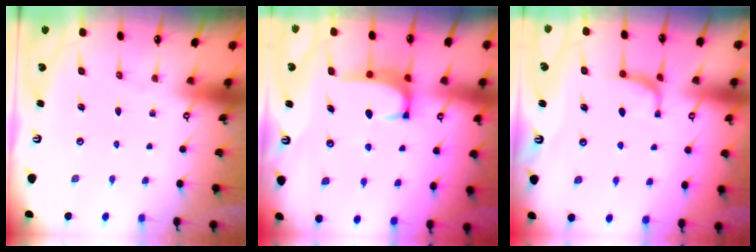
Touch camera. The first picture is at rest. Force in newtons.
{"total": 2.9, "press": 2.9, "slide": 0.3}
{"total": 0.8, "press": 0.6, "slide": 0.6}